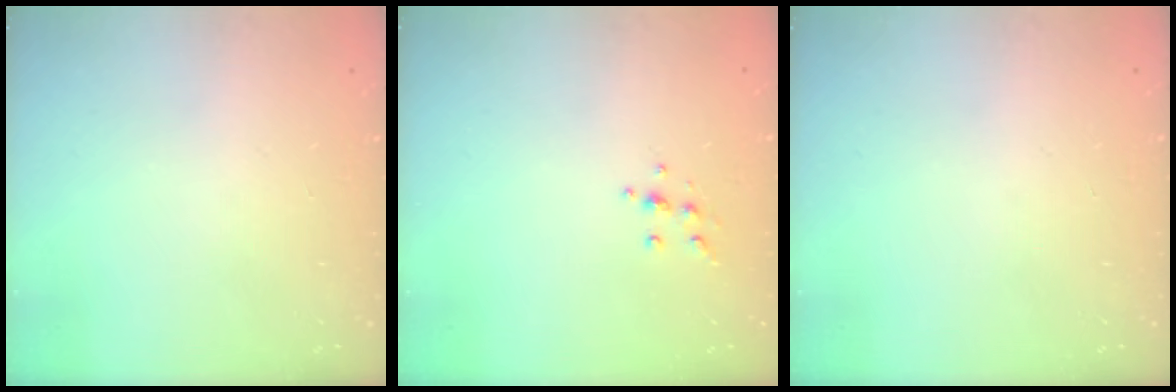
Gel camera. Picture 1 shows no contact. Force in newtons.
{"total": 5.4, "press": 5.3, "slide": 0.6}
{"total": 0.0}